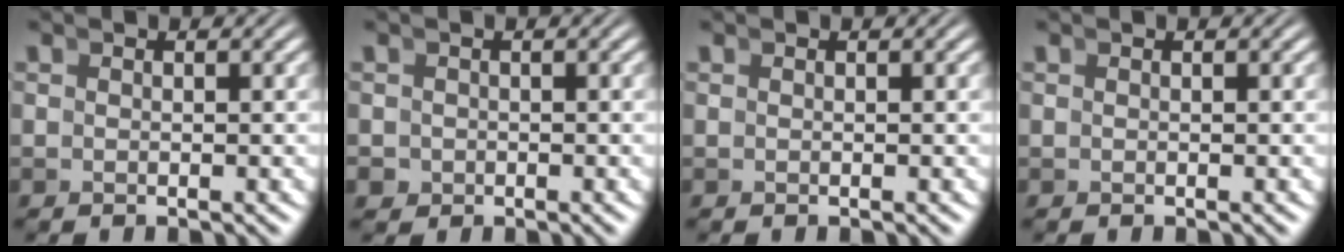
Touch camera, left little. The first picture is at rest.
{"total": 1.8, "force": [-0.8, 1.5, 0.2], "torque": [-0.008, -0.016, -0.009]}
{"total": 0.0}
{"total": 0.0}